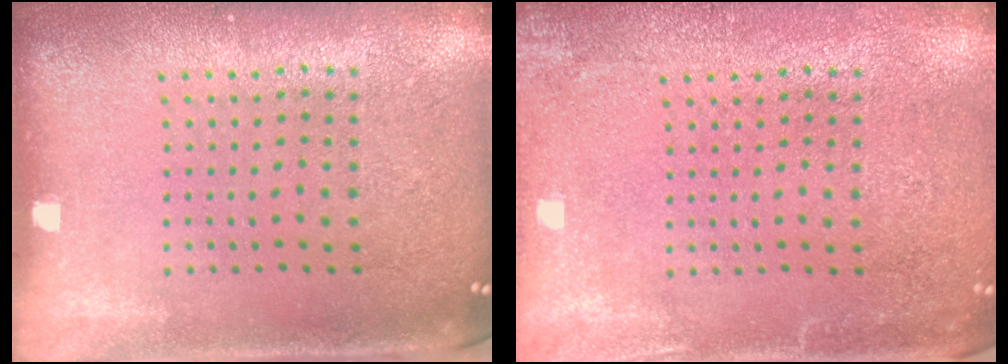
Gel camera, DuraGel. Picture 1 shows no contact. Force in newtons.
{"total": 2.6, "press": 2.6, "slide": 0.3}